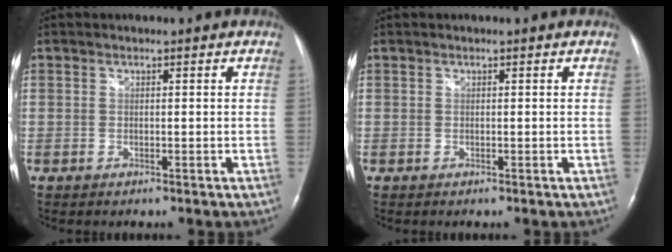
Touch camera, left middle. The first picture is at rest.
{"total": 0.0}